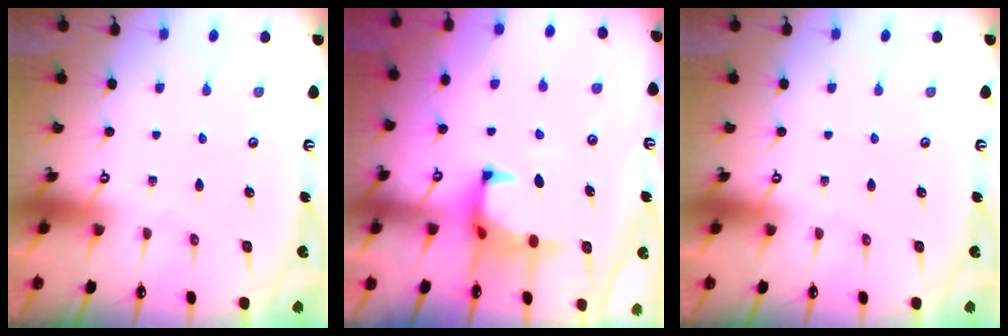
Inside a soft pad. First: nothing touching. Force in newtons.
{"total": 1.5, "press": 1.1, "slide": 1.1}
{"total": 0.0}